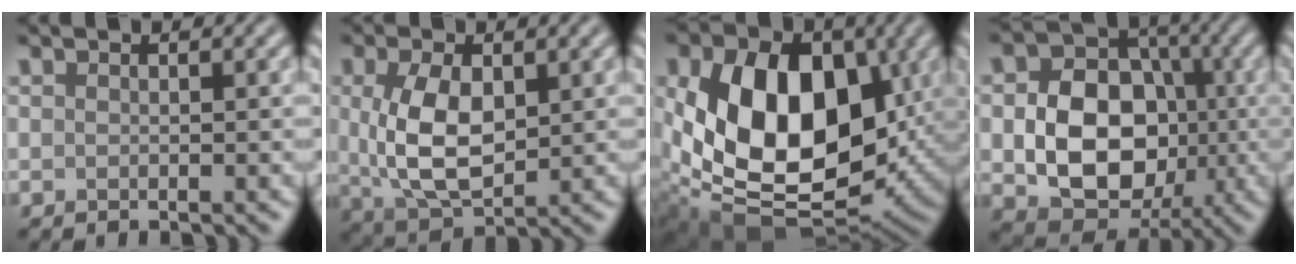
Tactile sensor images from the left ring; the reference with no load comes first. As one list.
[{"total": 6.5, "force": [0.7, 3.6, 5.4], "torque": [-0.116, 0.000, 0.019]}, {"total": 13.9, "force": [1.0, 9.4, 10.2], "torque": [-0.172, -0.015, 0.020]}, {"total": 9.8, "force": [-1.3, 7.4, 6.3], "torque": [-0.108, 0.002, -0.024]}]